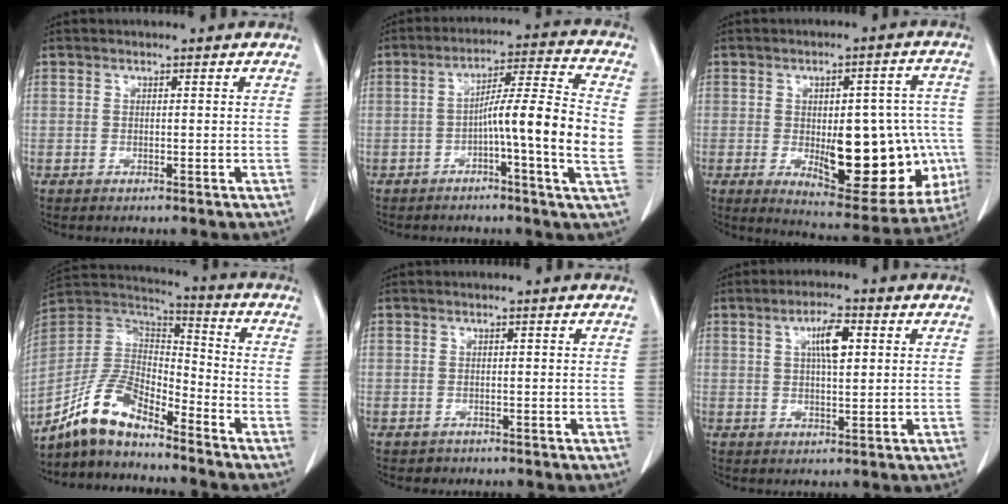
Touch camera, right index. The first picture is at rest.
{"total": 12.4, "force": [-1.6, -0.6, 12.3], "torque": [-0.192, 0.011, -0.035]}
{"total": 19.6, "force": [-3.6, 7.5, 17.7], "torque": [-0.182, 0.016, -0.019]}
{"total": 11.4, "force": [-9.2, 3.2, 5.9], "torque": [-0.131, 0.021, -0.179]}
{"total": 1.0, "force": [-0.6, 0.8, -0.1], "torque": [-0.008, 0.001, -0.010]}
{"total": 5.3, "force": [1.6, 1.2, 4.9], "torque": [-0.088, 0.004, 0.028]}